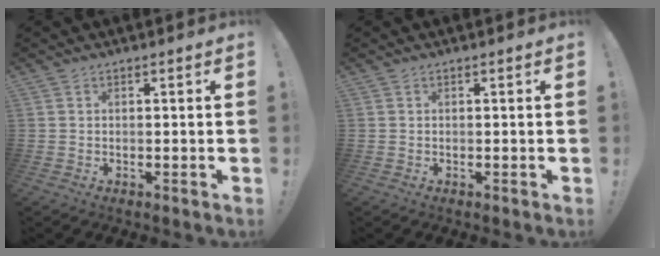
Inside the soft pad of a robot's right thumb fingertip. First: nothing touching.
{"total": 0.0}